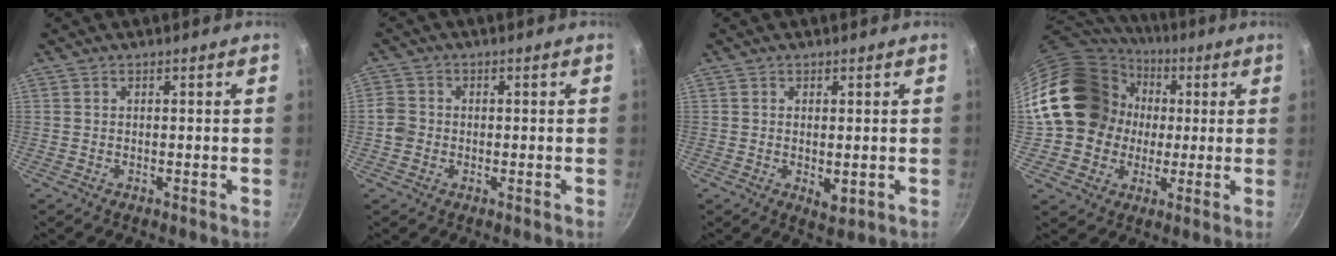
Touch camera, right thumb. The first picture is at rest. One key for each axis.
{"total": 3.4, "fx": -0.8, "fy": 3.0, "fz": 1.4, "tx": -0.017, "ty": 0.015, "tz": -0.020}
{"total": 3.1, "fx": -0.2, "fy": 1.5, "fz": 2.7, "tx": -0.041, "ty": -0.011, "tz": 0.000}
{"total": 19.5, "fx": 1.5, "fy": 17.2, "fz": 9.1, "tx": -0.150, "ty": 0.039, "tz": 0.031}